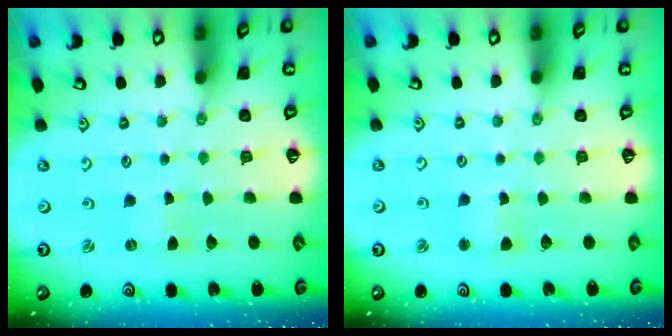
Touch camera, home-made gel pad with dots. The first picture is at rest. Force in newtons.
{"total": 3.5, "press": 3.4, "slide": 0.3}